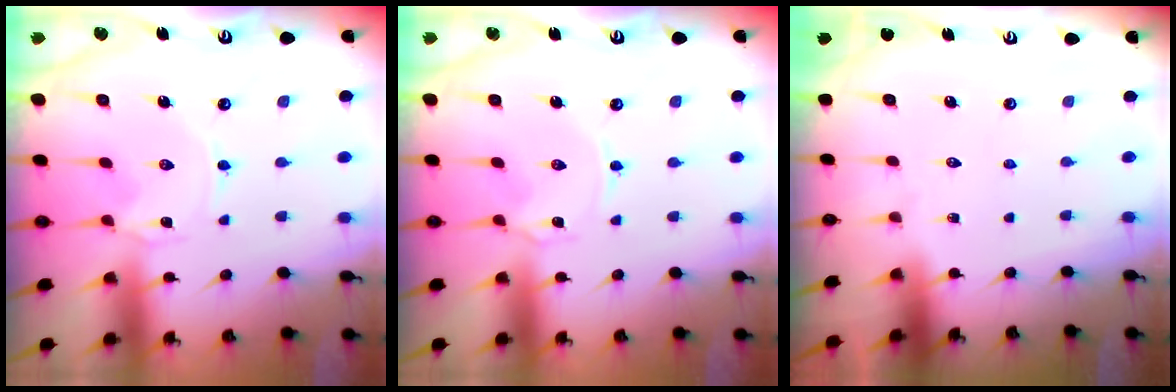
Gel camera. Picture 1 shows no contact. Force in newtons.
{"total": 0.5, "press": 0.5, "slide": 0.1}
{"total": 0.0}